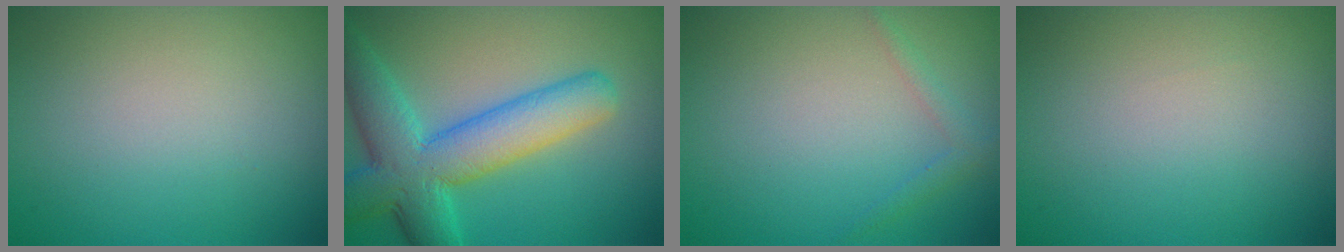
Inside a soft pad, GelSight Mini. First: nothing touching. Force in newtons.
{"total": 7.0, "press": 7.0, "slide": 0.6}
{"total": 1.2, "press": 1.2, "slide": 0.1}
{"total": 0.0}